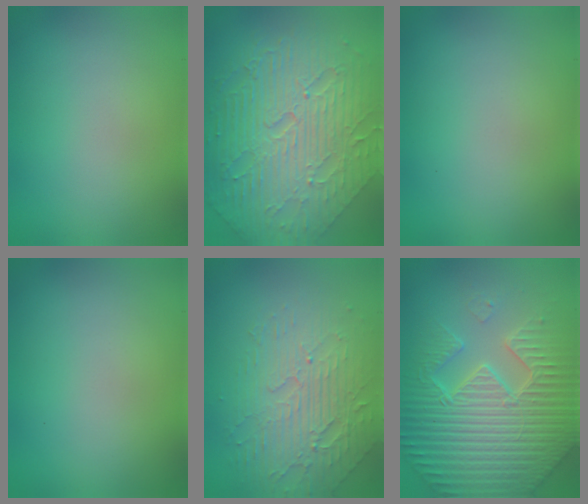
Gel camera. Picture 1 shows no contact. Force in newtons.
{"total": 10.8, "press": 7.2, "slide": 8.1}
{"total": 0.0}
{"total": 0.0}
{"total": 4.4, "press": 3.9, "slide": 2.2}
{"total": 7.1, "press": 6.9, "slide": 1.8}